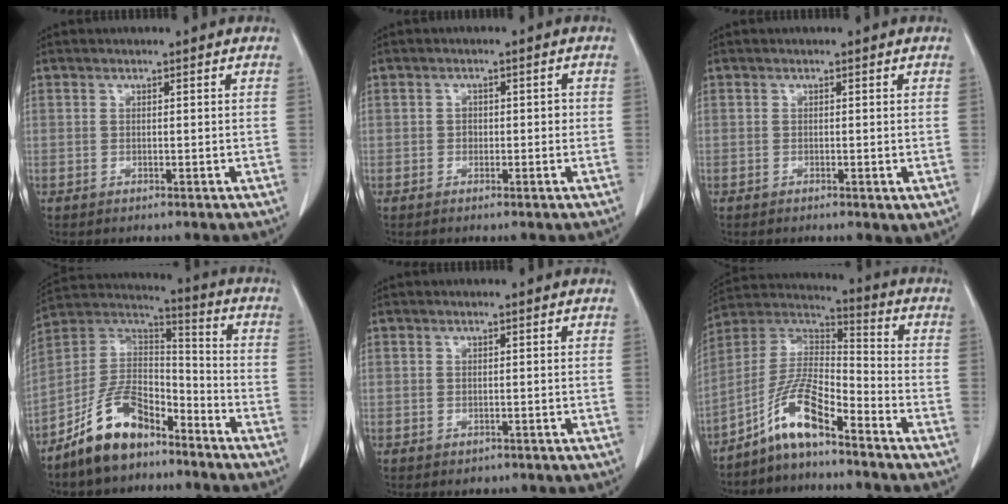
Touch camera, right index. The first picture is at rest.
{"total": 1.8, "force": [-0.2, 1.4, 1.2], "torque": [-0.012, 0.006, -0.003]}
{"total": 1.1, "force": [-0.3, 0.5, 1.0], "torque": [-0.017, -0.003, -0.003]}
{"total": 12.4, "force": [-8.9, 5.5, 6.7], "torque": [-0.135, 0.029, -0.170]}
{"total": 1.1, "force": [-0.5, 1.0, 0.2], "torque": [-0.005, 0.004, -0.002]}
{"total": 10.3, "force": [-7.1, 1.9, 7.2], "torque": [-0.156, 0.019, -0.137]}